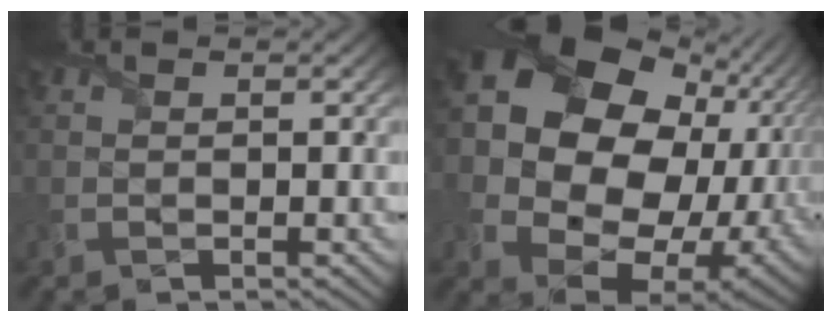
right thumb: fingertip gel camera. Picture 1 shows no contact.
{"total": 20.8, "force": [2.8, 16.7, 12.1], "torque": [-0.292, -0.009, 0.078]}